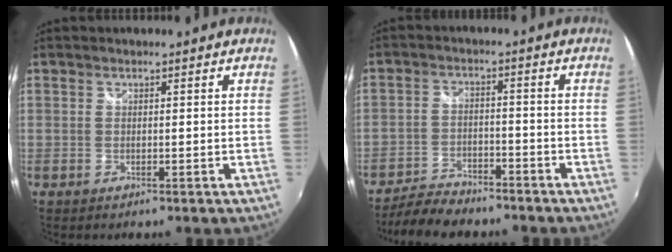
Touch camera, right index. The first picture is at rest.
{"total": 9.4, "force": [-8.2, 3.1, 3.5], "torque": [-0.100, -0.007, -0.137]}